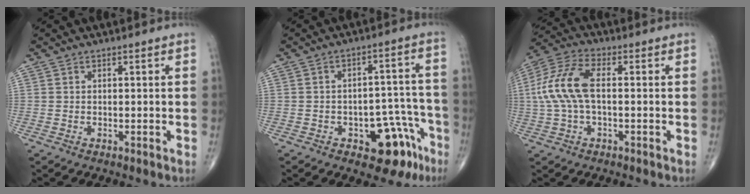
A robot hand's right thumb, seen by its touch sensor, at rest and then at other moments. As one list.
[{"total": 11.2, "force": [-5.8, 6.0, 7.4], "torque": [-0.050, 0.052, -0.070]}, {"total": 11.3, "force": [0.3, 5.6, 9.8], "torque": [-0.227, 0.031, 0.002]}]